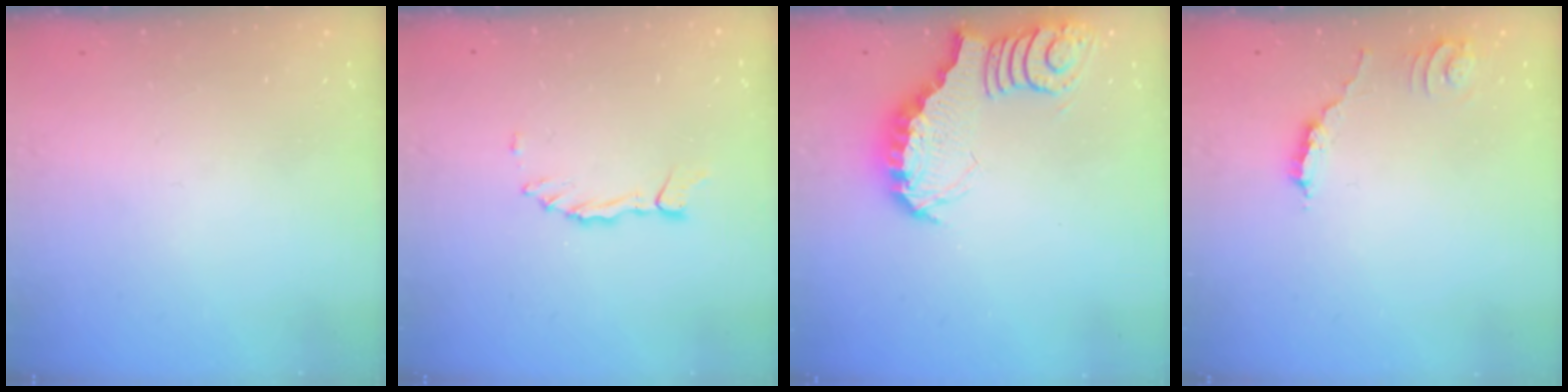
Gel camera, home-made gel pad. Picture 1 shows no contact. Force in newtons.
{"total": 1.4, "press": 1.4, "slide": 0.3}
{"total": 3.8, "press": 3.8, "slide": 0.4}
{"total": 2.0, "press": 2.0, "slide": 0.4}